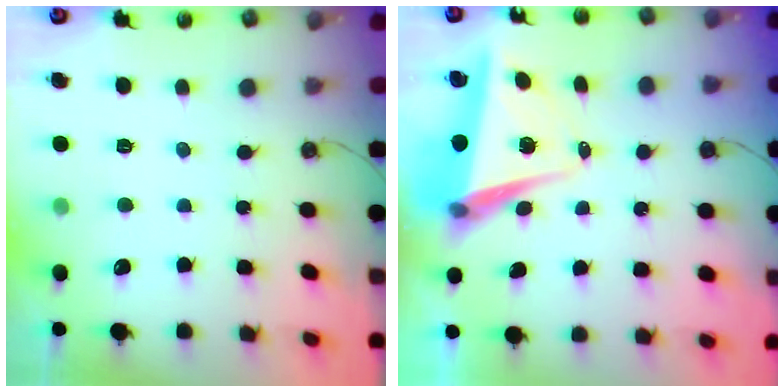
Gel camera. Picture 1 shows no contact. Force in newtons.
{"total": 6.8, "press": 5.9, "slide": 3.5}